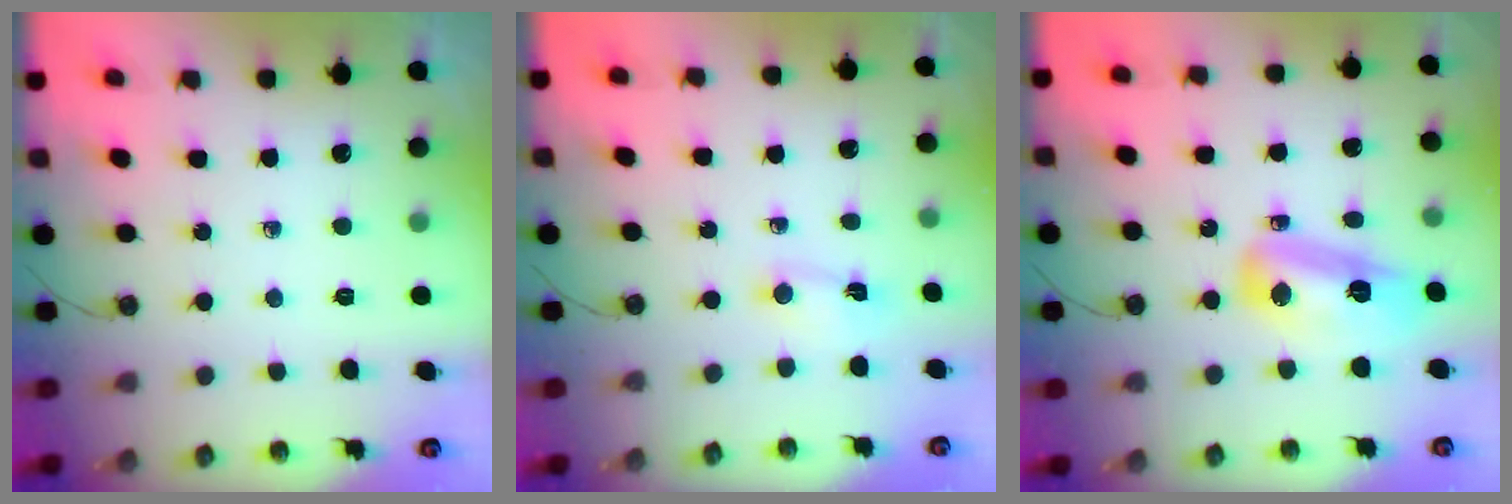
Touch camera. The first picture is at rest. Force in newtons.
{"total": 1.4, "press": 1.2, "slide": 0.7}
{"total": 12.5, "press": 12.5, "slide": 1.2}